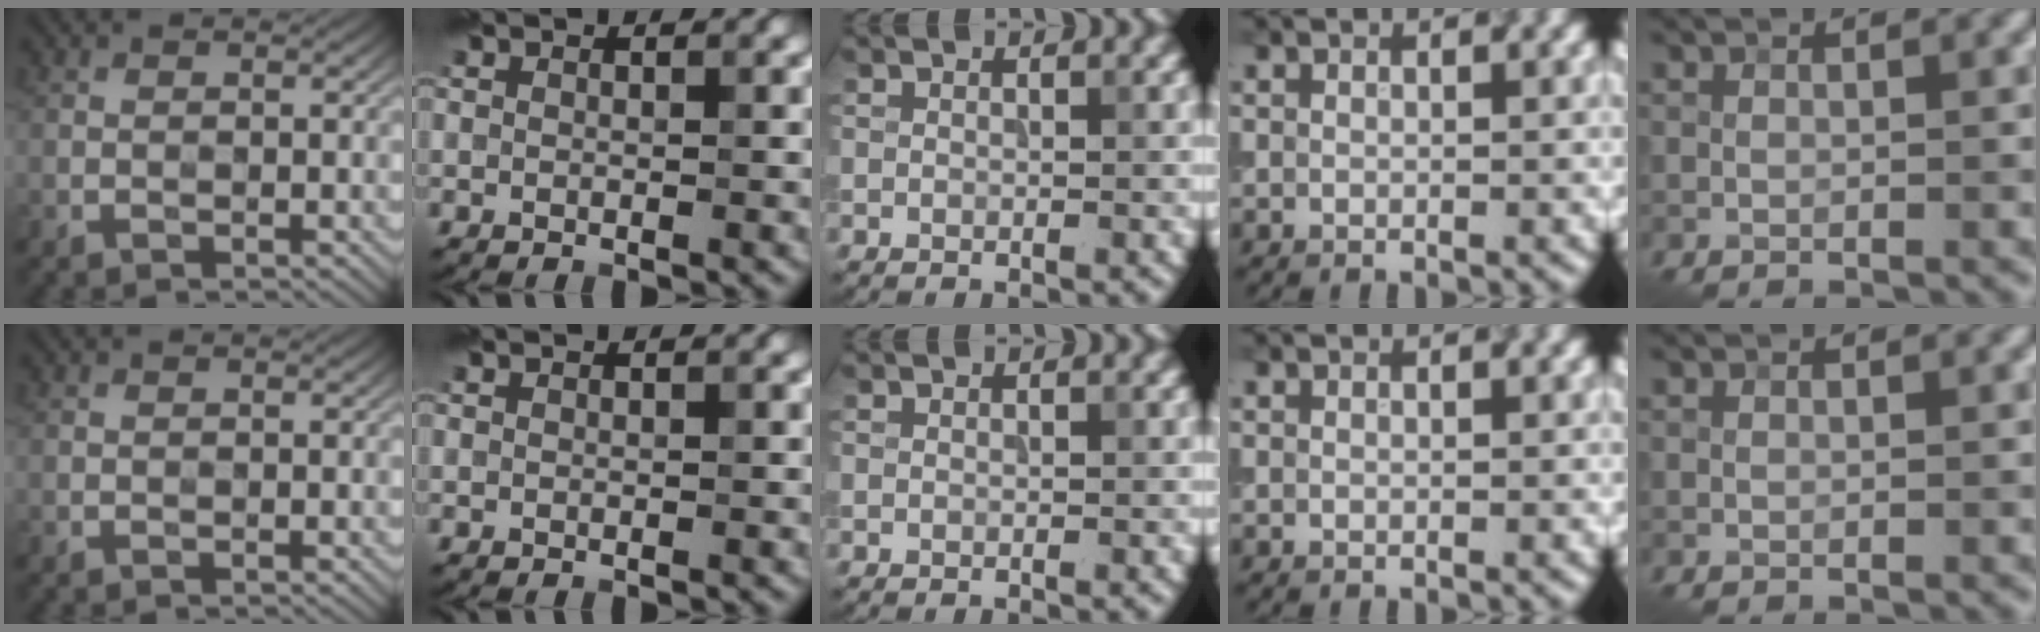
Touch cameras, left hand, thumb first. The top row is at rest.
{}